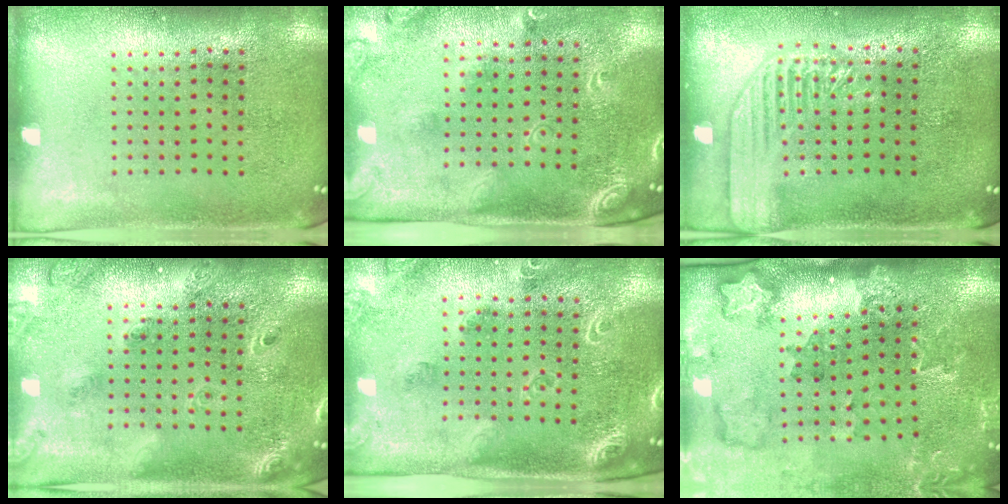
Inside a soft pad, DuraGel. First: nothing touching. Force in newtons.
{"total": 2.4, "press": 1.7, "slide": 1.7}
{"total": 2.0, "press": 1.8, "slide": 0.7}
{"total": 1.9, "press": 1.7, "slide": 0.8}
{"total": 1.9, "press": 1.8, "slide": 0.3}
{"total": 2.0, "press": 1.9, "slide": 0.4}